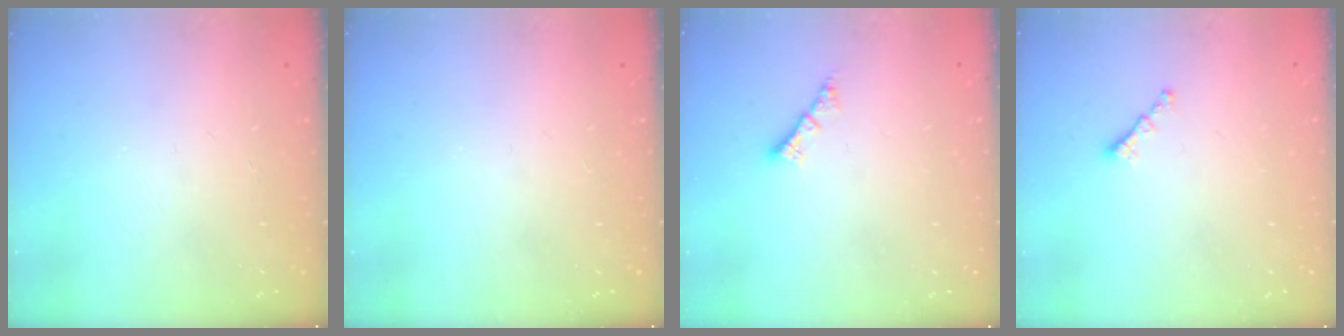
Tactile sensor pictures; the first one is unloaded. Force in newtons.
{"total": 0.0}
{"total": 2.4, "press": 2.4, "slide": 0.2}
{"total": 0.8, "press": 0.7, "slide": 0.4}